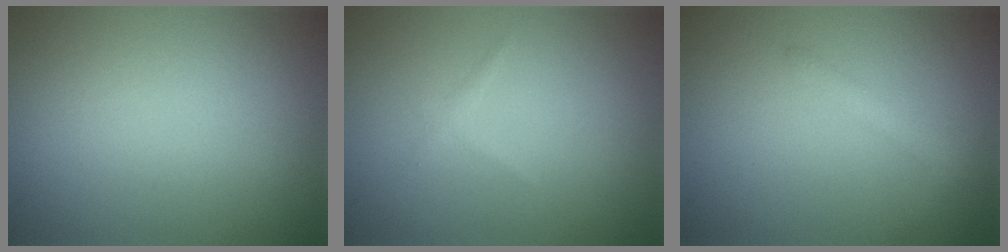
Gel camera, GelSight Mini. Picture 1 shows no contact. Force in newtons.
{"total": 0.7, "press": 0.7, "slide": 0.1}
{"total": 1.5, "press": 1.5, "slide": 0.1}